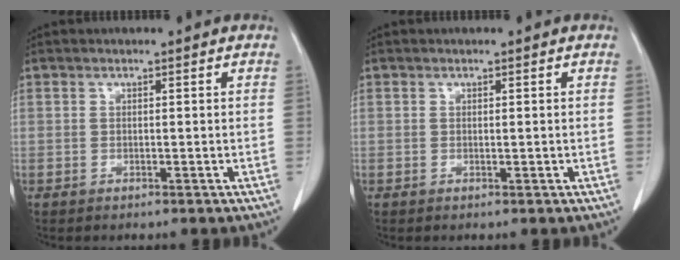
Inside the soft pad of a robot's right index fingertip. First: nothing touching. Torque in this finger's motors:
{"motor_torque": [-0.05, 0.07, 0.00, 0.00]}